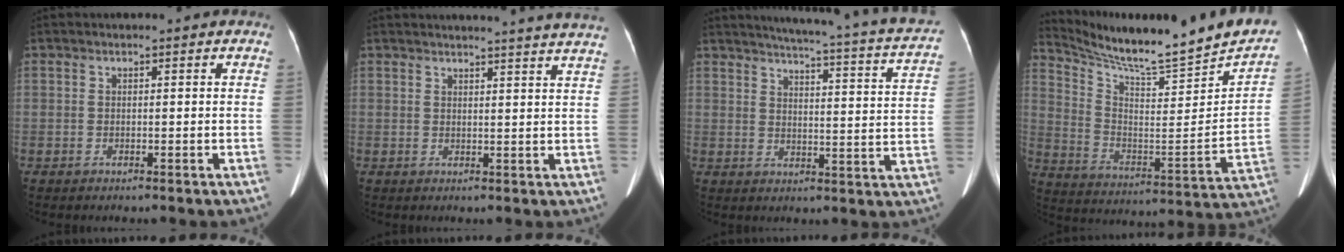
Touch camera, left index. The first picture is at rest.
{"total": 14.5, "force": [13.8, -1.1, 4.2], "torque": [-0.056, -0.047, 0.147]}
{"total": 21.9, "force": [19.3, 0.6, 10.3], "torque": [-0.139, -0.052, 0.219]}
{"total": 23.9, "force": [20.8, 1.0, 11.7], "torque": [-0.193, -0.067, 0.307]}